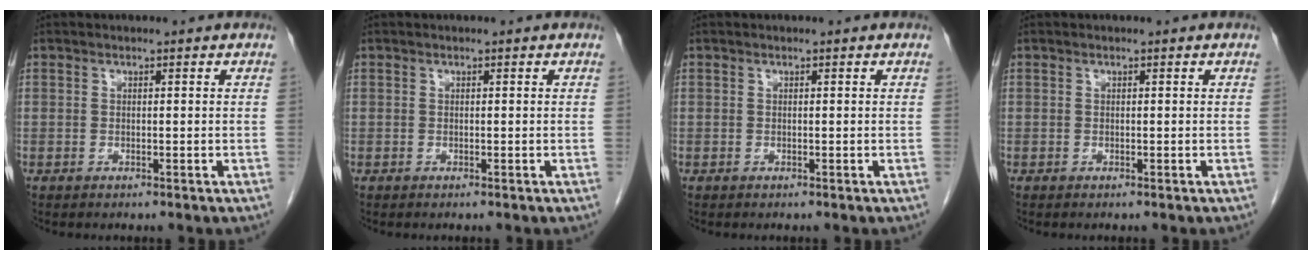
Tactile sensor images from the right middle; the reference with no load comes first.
{"total": 0.0}
{"total": 0.0}
{"total": 0.0}